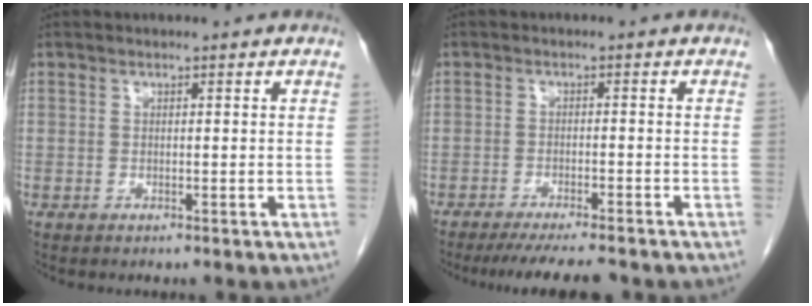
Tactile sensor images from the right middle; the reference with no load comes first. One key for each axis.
{"total": 8.8, "fx": -7.7, "fy": 0.6, "fz": 4.3, "tx": -0.054, "ty": -0.017, "tz": -0.115}